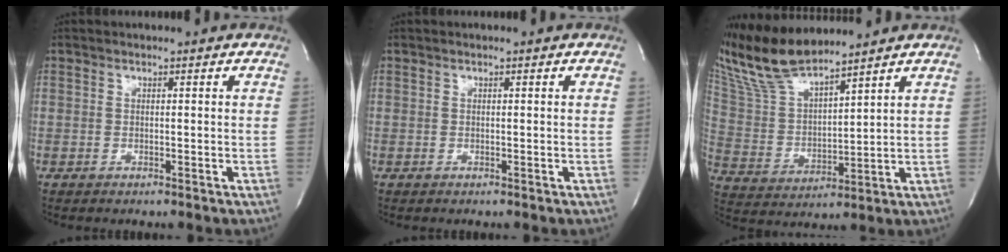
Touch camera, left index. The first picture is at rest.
{"total": 0.0}
{"total": 11.7, "force": [10.6, 1.0, 4.7], "torque": [-0.111, 0.008, 0.220]}